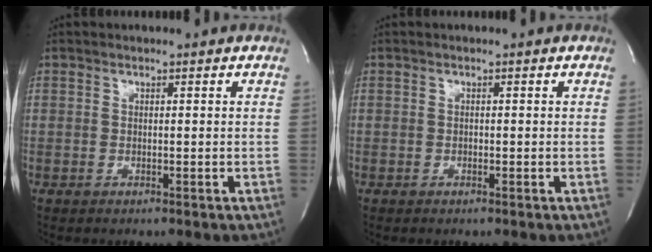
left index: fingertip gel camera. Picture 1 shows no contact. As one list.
[{"total": 0.0}]